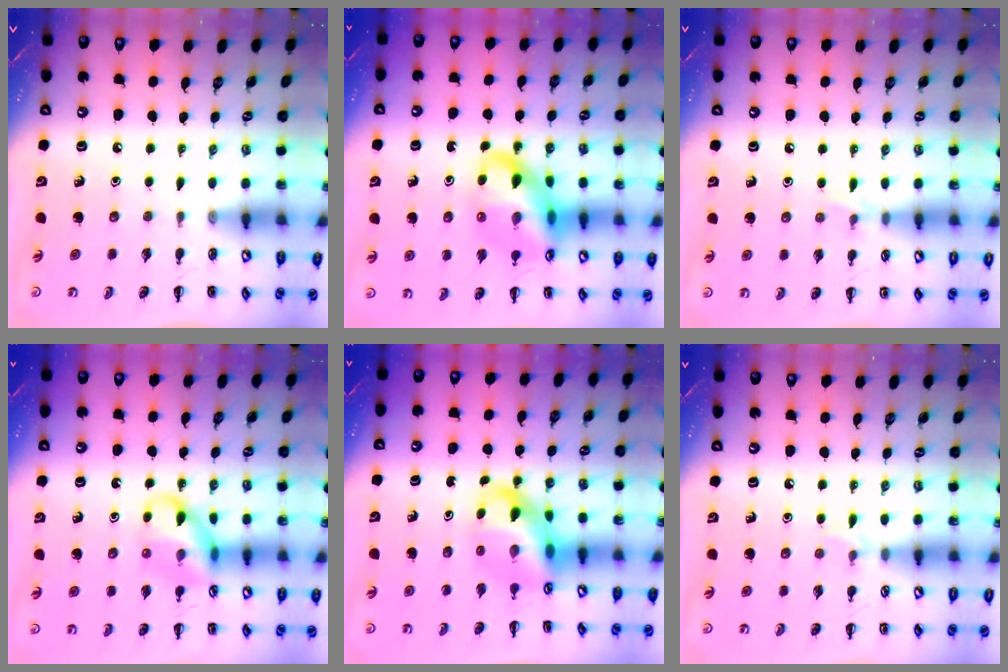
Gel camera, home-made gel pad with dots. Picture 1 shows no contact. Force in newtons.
{"total": 17.2, "press": 17.1, "slide": 2.5}
{"total": 4.3, "press": 4.1, "slide": 1.5}
{"total": 11.5, "press": 11.4, "slide": 1.6}
{"total": 9.7, "press": 9.3, "slide": 2.5}
{"total": 5.3, "press": 5.0, "slide": 1.7}